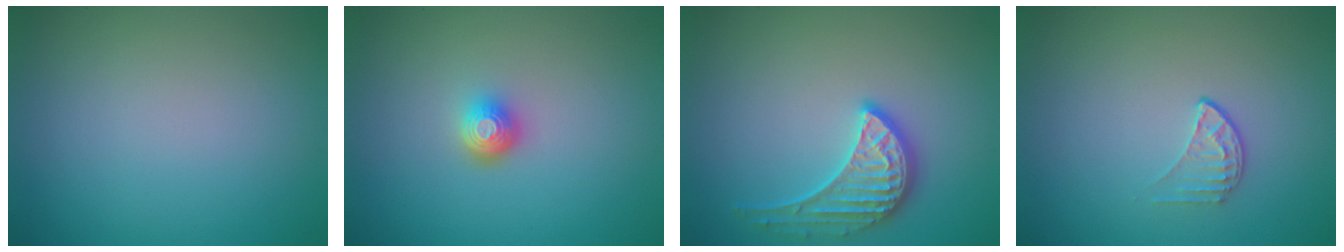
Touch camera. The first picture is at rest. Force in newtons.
{"total": 2.0, "press": 1.5, "slide": 1.3}
{"total": 3.3, "press": 3.2, "slide": 0.9}
{"total": 1.4, "press": 0.9, "slide": 1.1}